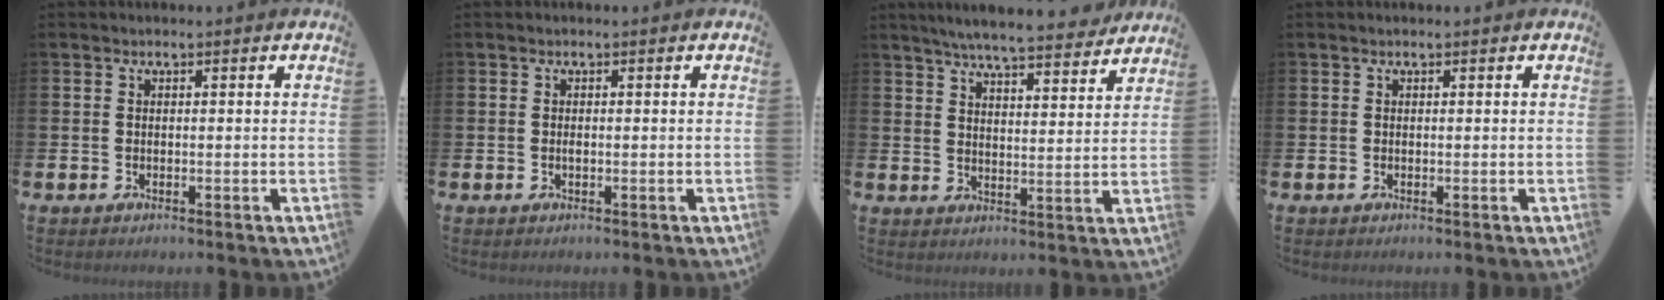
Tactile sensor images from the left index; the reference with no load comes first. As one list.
[{"total": 0.5, "force": [0.0, 0.2, 0.5], "torque": [-0.015, 0.002, 0.001]}, {"total": 6.8, "force": [6.5, 0.4, 1.9], "torque": [-0.037, -0.046, 0.110]}, {"total": 0.0}]